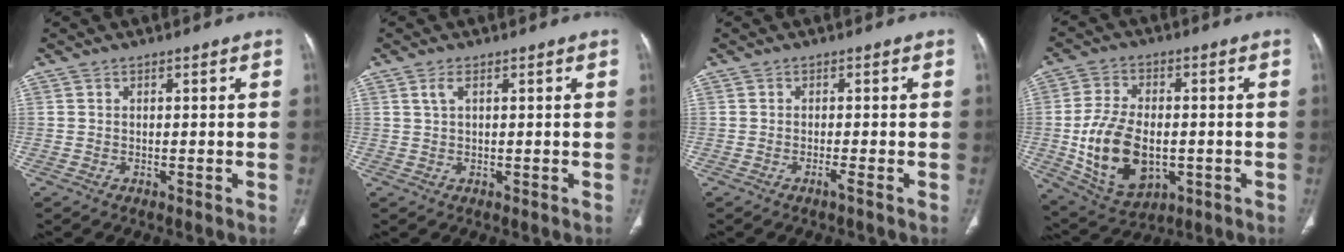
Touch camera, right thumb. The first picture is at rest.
{"total": 1.7, "force": [0.8, 0.7, 1.4], "torque": [-0.035, 0.006, 0.019]}
{"total": 1.0, "force": [-0.7, -0.2, 0.8], "torque": [-0.015, -0.002, -0.013]}
{"total": 15.1, "force": [-2.2, 9.4, 11.6], "torque": [-0.201, 0.001, -0.022]}